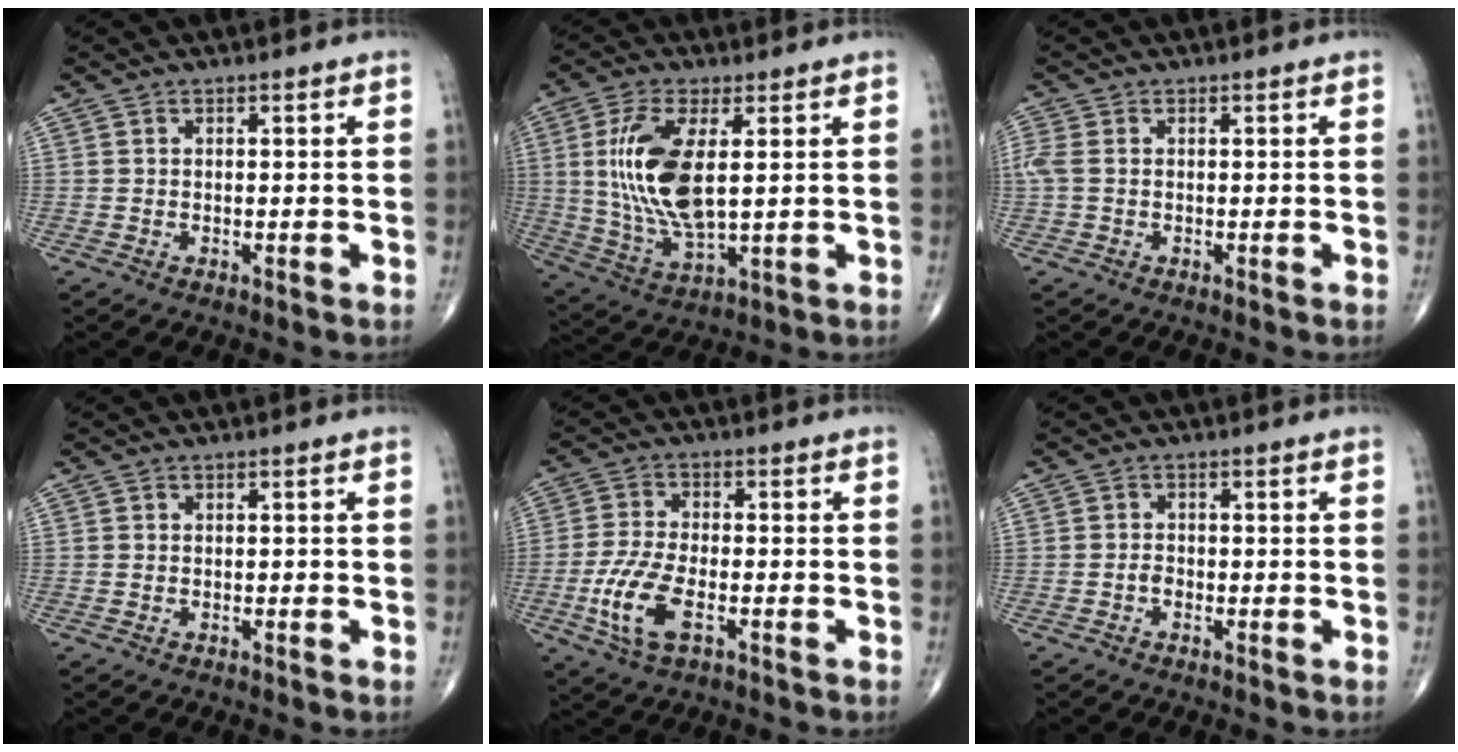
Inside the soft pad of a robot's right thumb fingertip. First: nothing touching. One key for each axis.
{"total": 14.4, "fx": 2.3, "fy": 5.8, "fz": 13.0, "tx": -0.273, "ty": -0.022, "tz": 0.052}
{"total": 2.6, "fx": 0.2, "fy": 1.4, "fz": 2.1, "tx": -0.073, "ty": 0.004, "tz": 0.004}
{"total": 0.0}
{"total": 9.2, "fx": -3.2, "fy": 4.1, "fz": 7.5, "tx": -0.170, "ty": 0.007, "tz": -0.062}
{"total": 1.2, "fx": -0.7, "fy": 0.8, "fz": 0.7, "tx": -0.006, "ty": 0.007, "tz": -0.013}